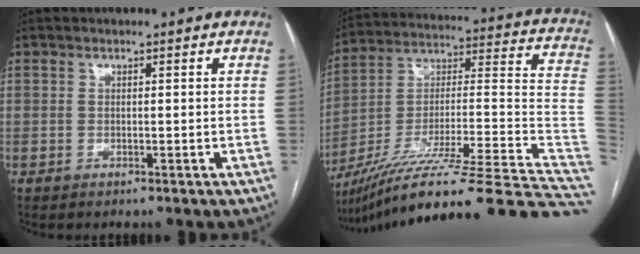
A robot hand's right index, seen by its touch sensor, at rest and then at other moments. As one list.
[{"total": 36.4, "force": [-28.7, 0.8, 22.3], "torque": [-0.235, -0.021, -0.431]}]